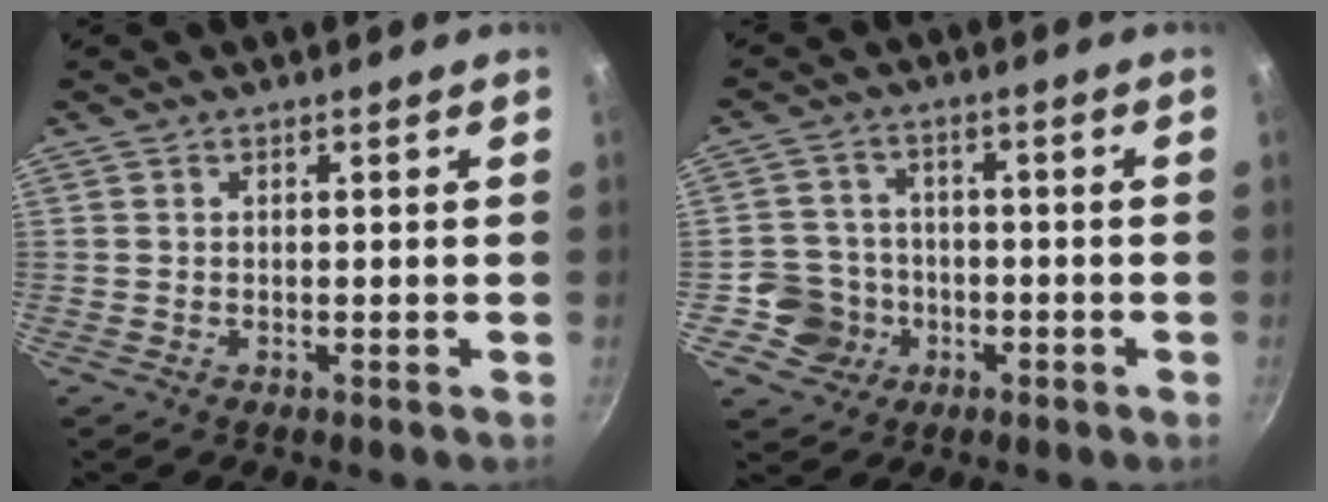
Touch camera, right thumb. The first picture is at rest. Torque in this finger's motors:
{"motor_torque": [-0.02, -0.09, -0.22, -0.10, 0.04]}